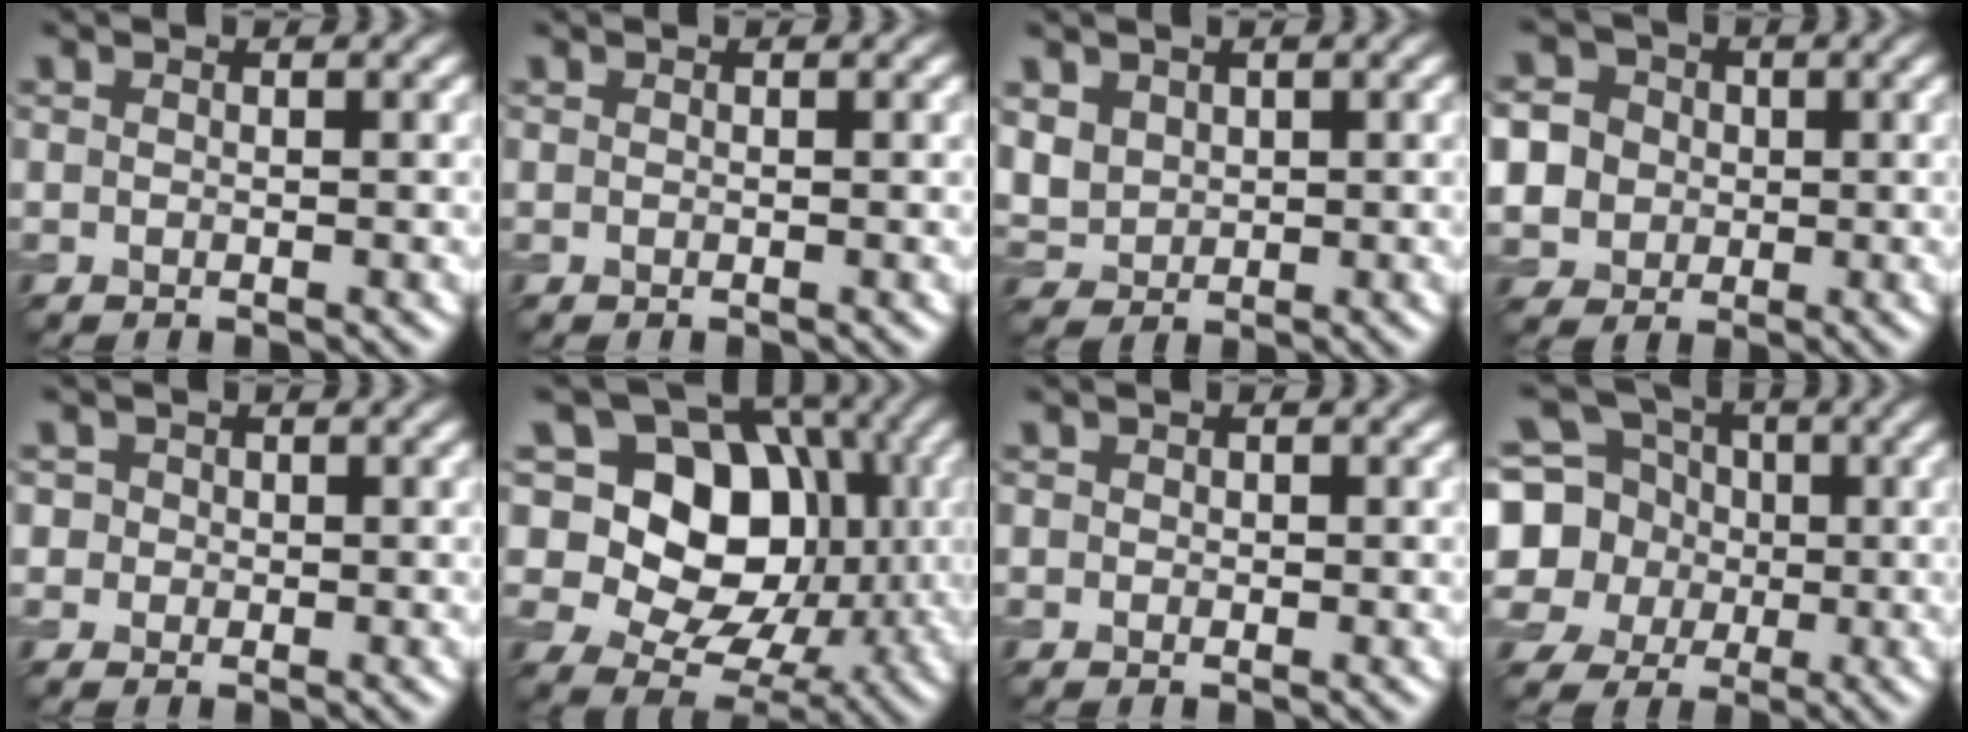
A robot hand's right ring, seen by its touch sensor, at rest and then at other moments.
{"total": 0.0}
{"total": 3.4, "force": [1.3, 2.7, 1.5], "torque": [-0.050, 0.001, 0.034]}
{"total": 8.4, "force": [0.7, 8.0, 2.5], "torque": [-0.078, 0.025, 0.004]}
{"total": 2.8, "force": [1.0, 2.5, 0.9], "torque": [0.001, 0.012, 0.003]}
{"total": 13.9, "force": [3.2, 10.4, 8.6], "torque": [-0.144, 0.041, 0.039]}
{"total": 0.6, "force": [0.1, 0.6, 0.2], "torque": [0.000, -0.003, -0.001]}
{"total": 10.8, "force": [-0.2, 9.8, 4.7], "torque": [-0.136, 0.018, -0.038]}